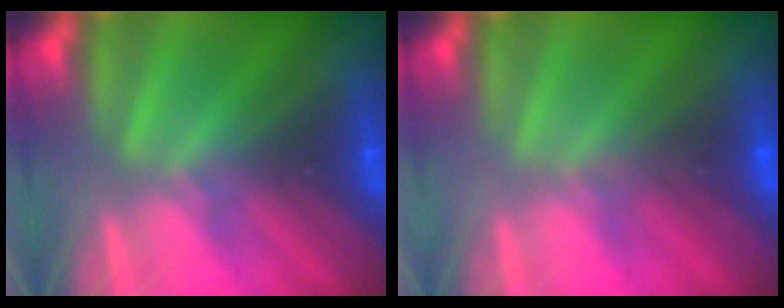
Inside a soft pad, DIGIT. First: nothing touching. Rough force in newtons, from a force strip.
{"total": 2.7}